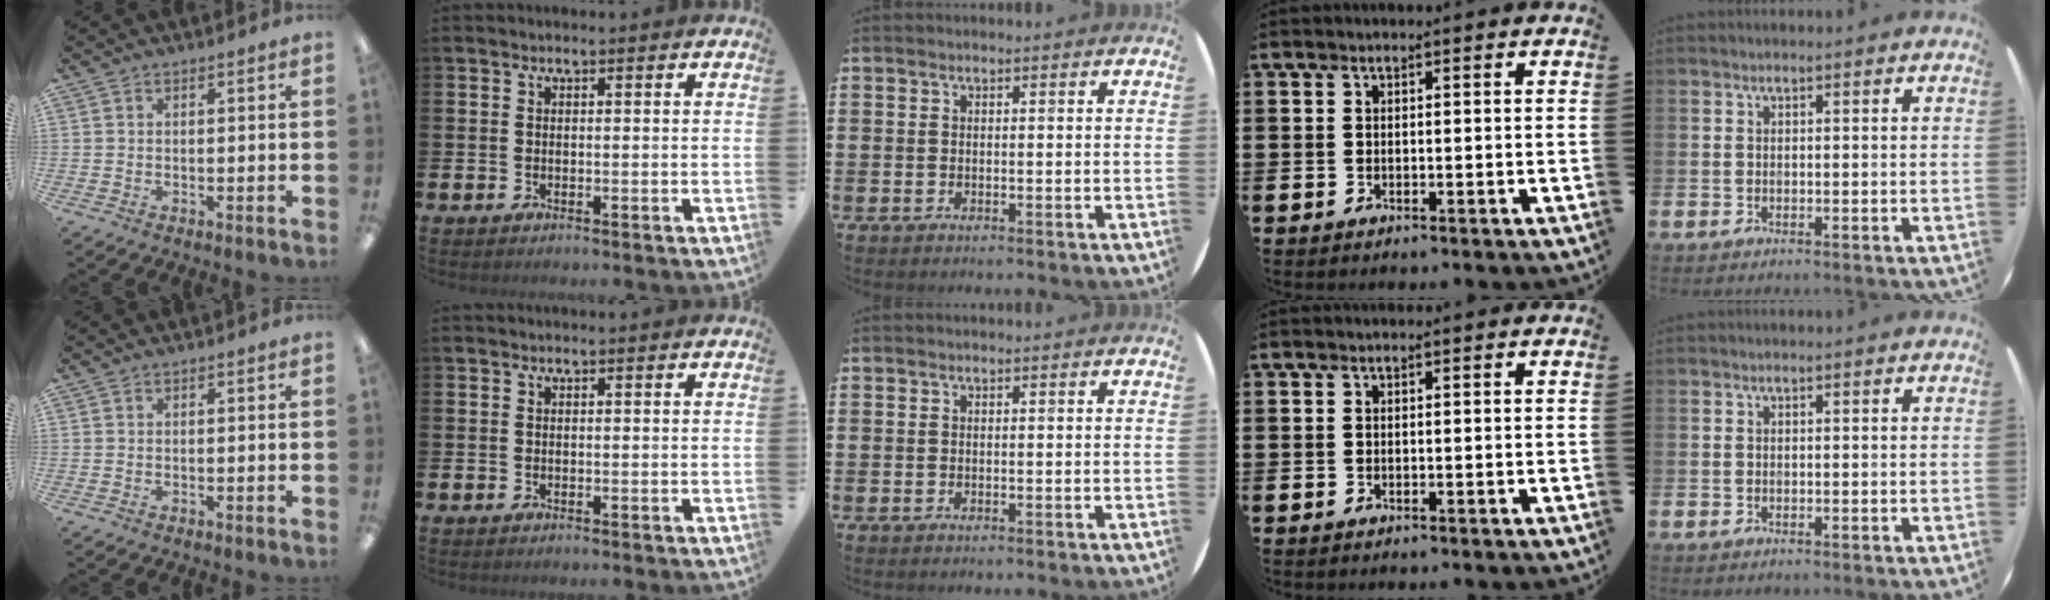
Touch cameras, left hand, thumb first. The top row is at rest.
{}